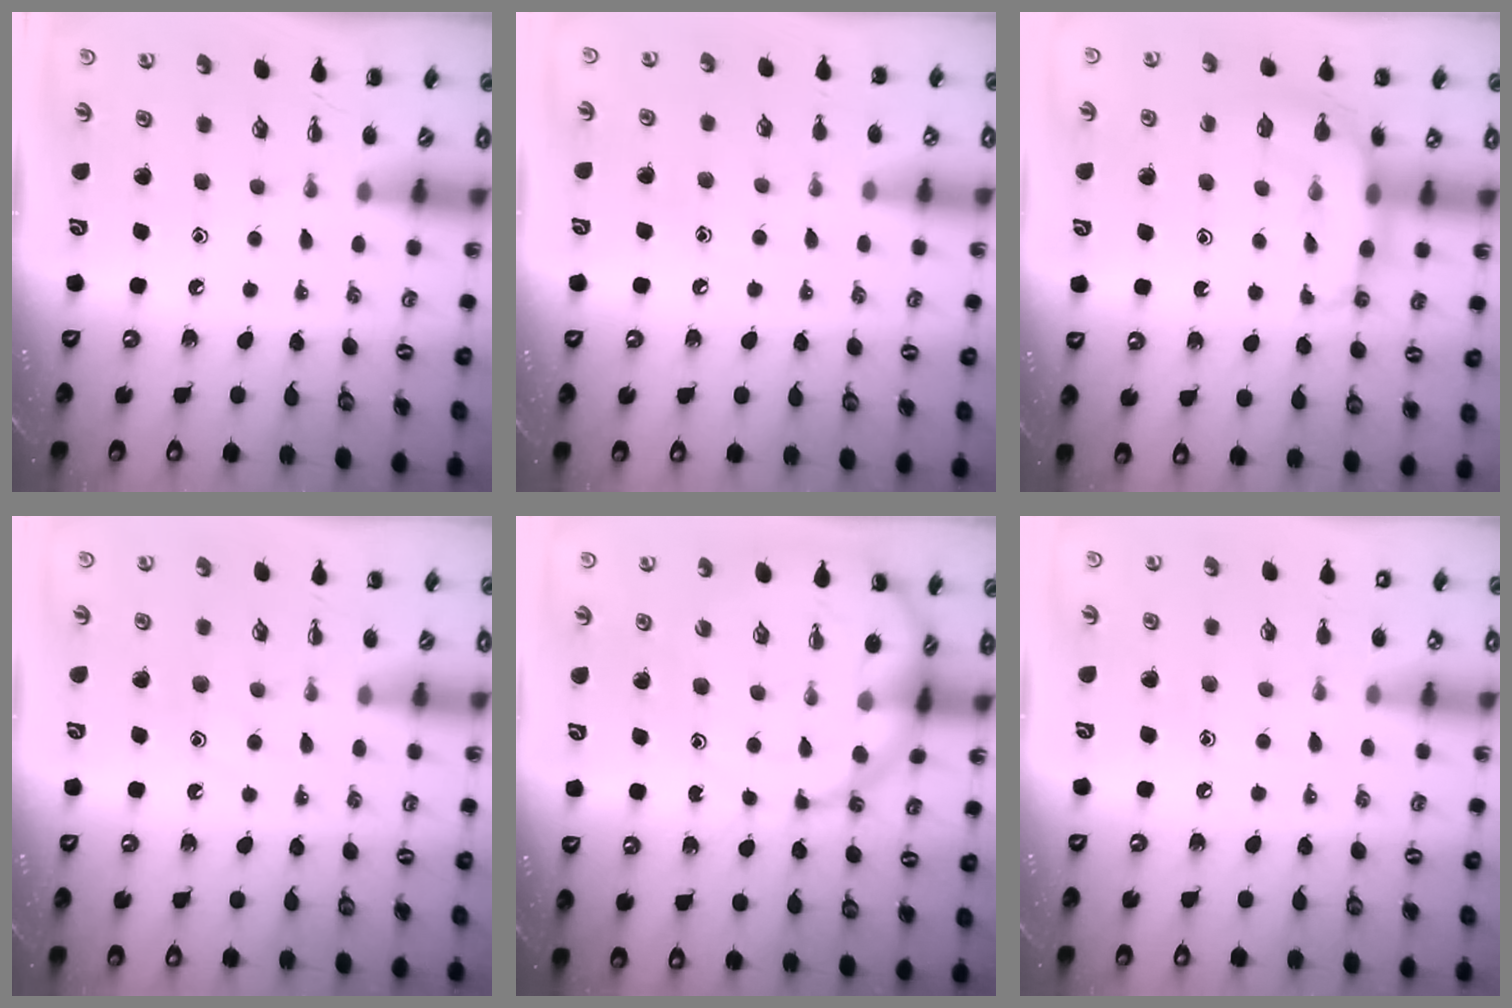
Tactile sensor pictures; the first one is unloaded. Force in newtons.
{"total": 6.9, "press": 6.6, "slide": 1.8}
{"total": 10.1, "press": 10.0, "slide": 1.7}
{"total": 7.7, "press": 7.6, "slide": 1.1}
{"total": 10.8, "press": 10.3, "slide": 2.9}
{"total": 6.6, "press": 6.5, "slide": 1.2}